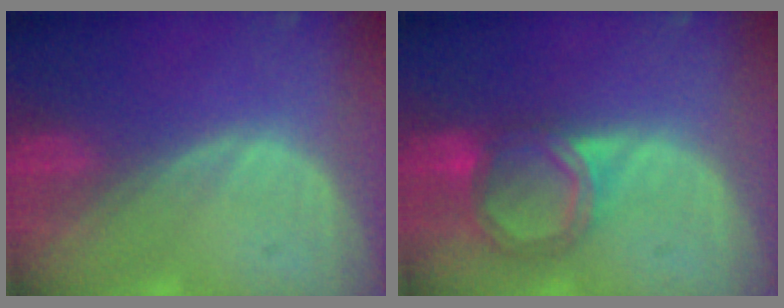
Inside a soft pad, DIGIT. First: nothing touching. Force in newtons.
{"total": 6.4, "press": 5.7, "slide": 2.9}